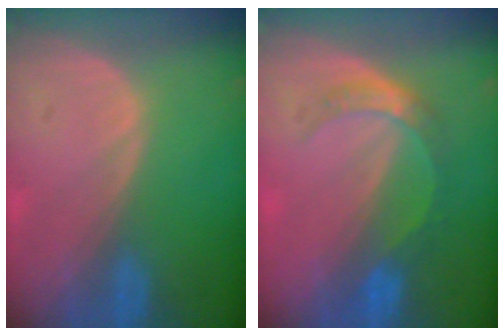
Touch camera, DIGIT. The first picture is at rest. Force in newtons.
{"total": 5.1, "press": 4.6, "slide": 2.2}